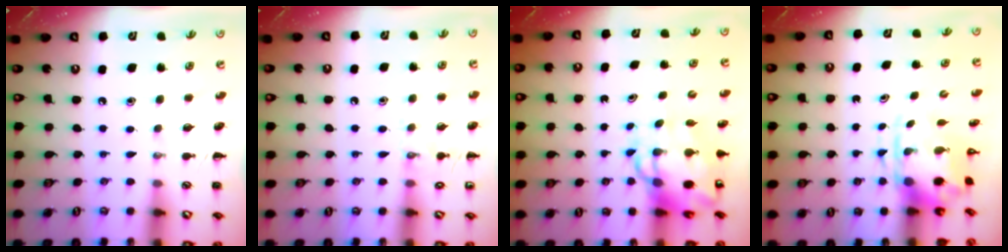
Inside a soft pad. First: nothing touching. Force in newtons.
{"total": 8.0, "press": 7.8, "slide": 1.8}
{"total": 10.6, "press": 10.2, "slide": 2.9}
{"total": 3.7, "press": 3.6, "slide": 0.9}